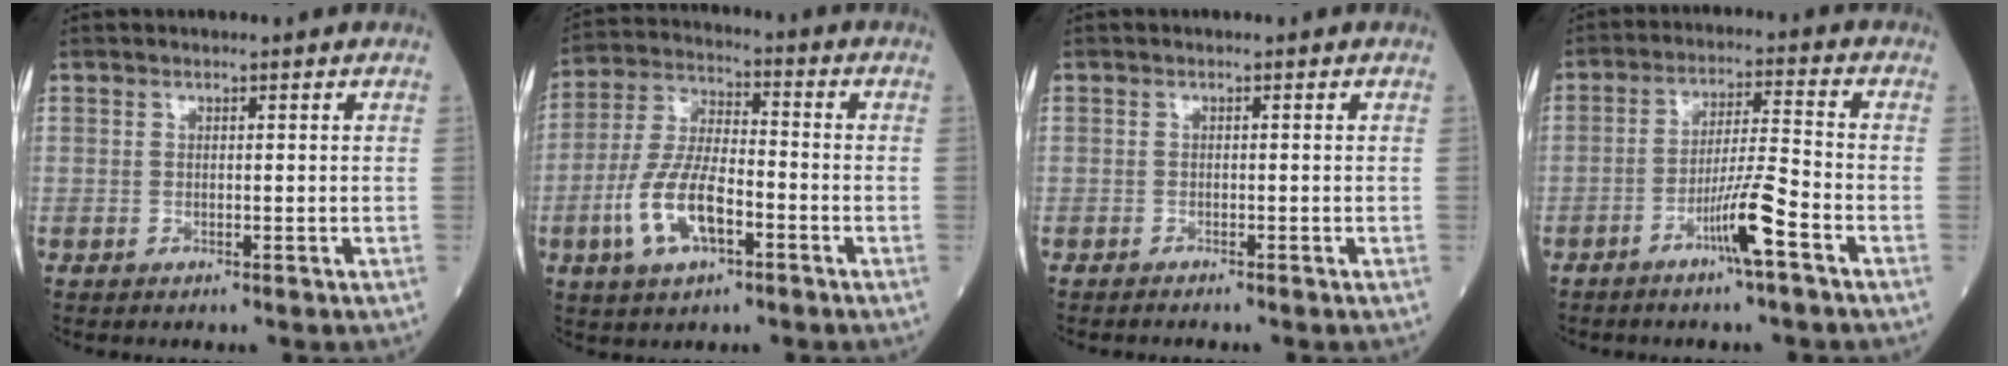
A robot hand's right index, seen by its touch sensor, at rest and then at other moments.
{"total": 11.1, "force": [-4.0, 4.2, 9.5], "torque": [-0.203, 0.005, -0.076]}
{"total": 1.0, "force": [-0.9, -0.1, 0.2], "torque": [-0.006, 0.000, -0.015]}
{"total": 7.5, "force": [-4.0, -0.5, 6.4], "torque": [-0.118, -0.001, -0.075]}